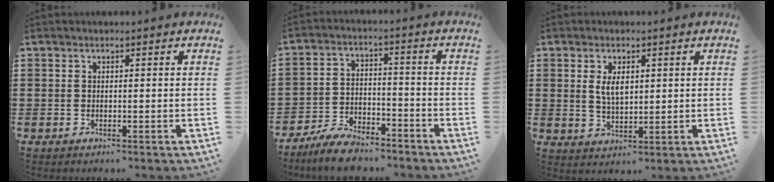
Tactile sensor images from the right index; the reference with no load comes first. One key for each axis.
{"total": 6.1, "fx": -5.7, "fy": 1.4, "fz": 1.7, "tx": -0.041, "ty": 0.009, "tz": -0.111}
{"total": 3.8, "fx": 1.1, "fy": 1.8, "fz": 3.2, "tx": -0.059, "ty": 0.002, "tz": 0.017}